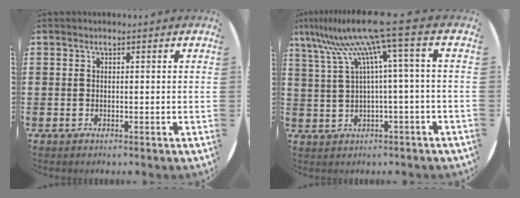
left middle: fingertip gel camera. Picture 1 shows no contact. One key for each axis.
{"total": 10.4, "fx": 5.6, "fy": -0.6, "fz": 8.7, "tx": -0.202, "ty": -0.035, "tz": 0.084}